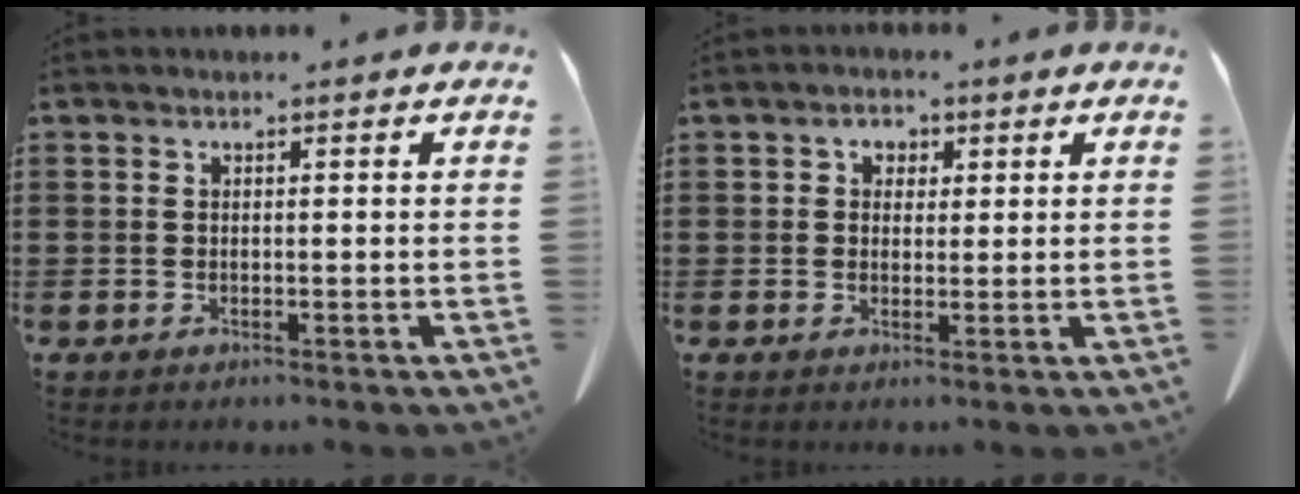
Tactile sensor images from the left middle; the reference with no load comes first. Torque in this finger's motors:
{"motor_torque": [0.34, 0.29, 0.06, 0.03]}